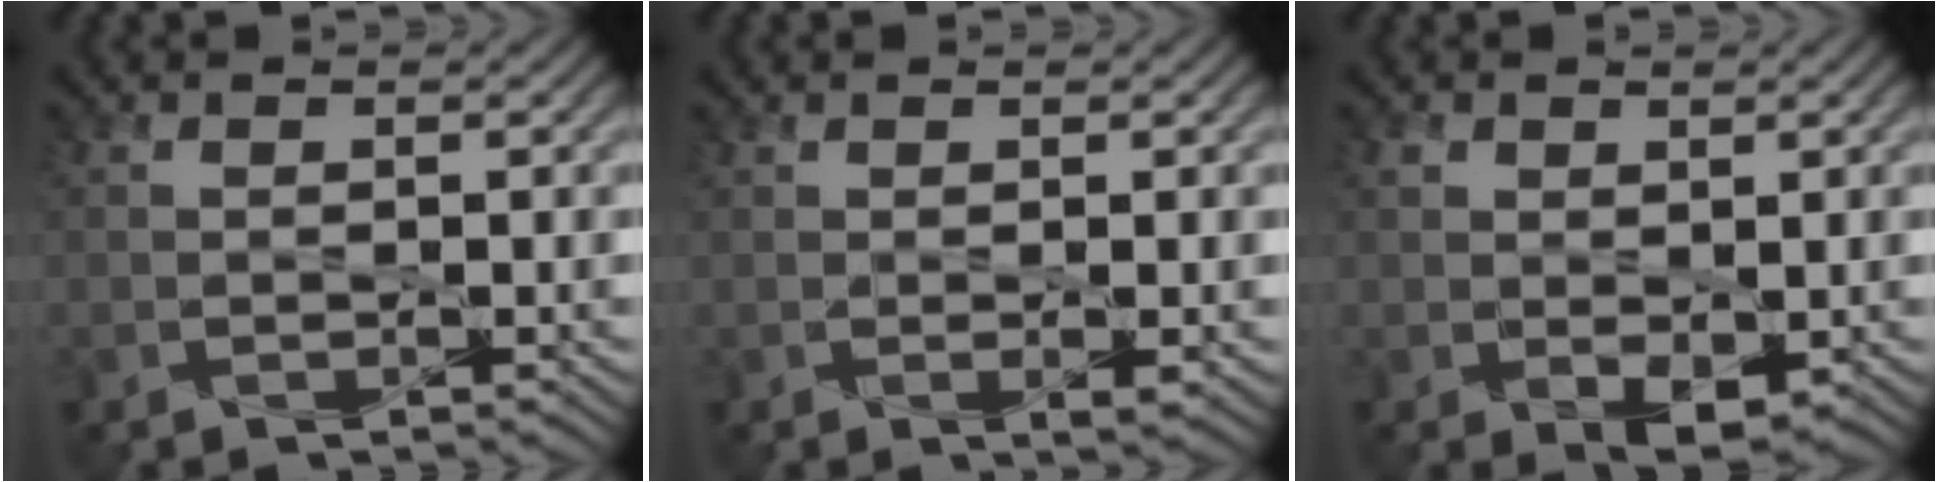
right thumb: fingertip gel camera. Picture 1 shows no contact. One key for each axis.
{"total": 0.9, "fx": 0.3, "fy": 0.1, "fz": 0.8, "tx": -0.016, "ty": 0.000, "tz": 0.005}
{"total": 3.0, "fx": 0.3, "fy": 2.2, "fz": 2.1, "tx": -0.047, "ty": -0.010, "tz": 0.010}